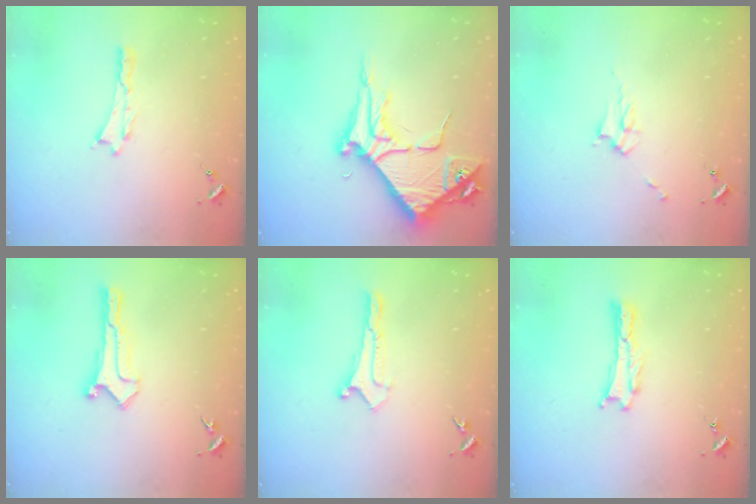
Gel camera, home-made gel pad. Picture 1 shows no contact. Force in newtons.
{"total": 8.7, "press": 8.6, "slide": 1.0}
{"total": 2.9, "press": 2.9, "slide": 0.4}
{"total": 0.0}
{"total": 0.0}
{"total": 0.0}